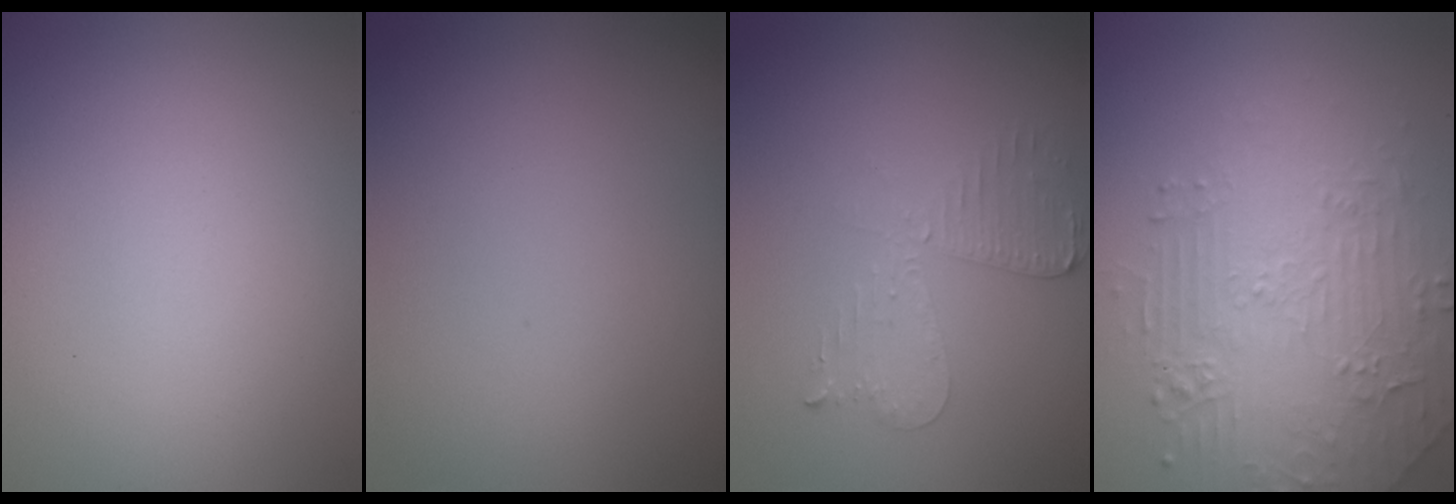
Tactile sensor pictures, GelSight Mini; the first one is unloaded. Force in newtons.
{"total": 0.0}
{"total": 2.7, "press": 2.4, "slide": 1.1}
{"total": 4.9, "press": 3.9, "slide": 3.0}